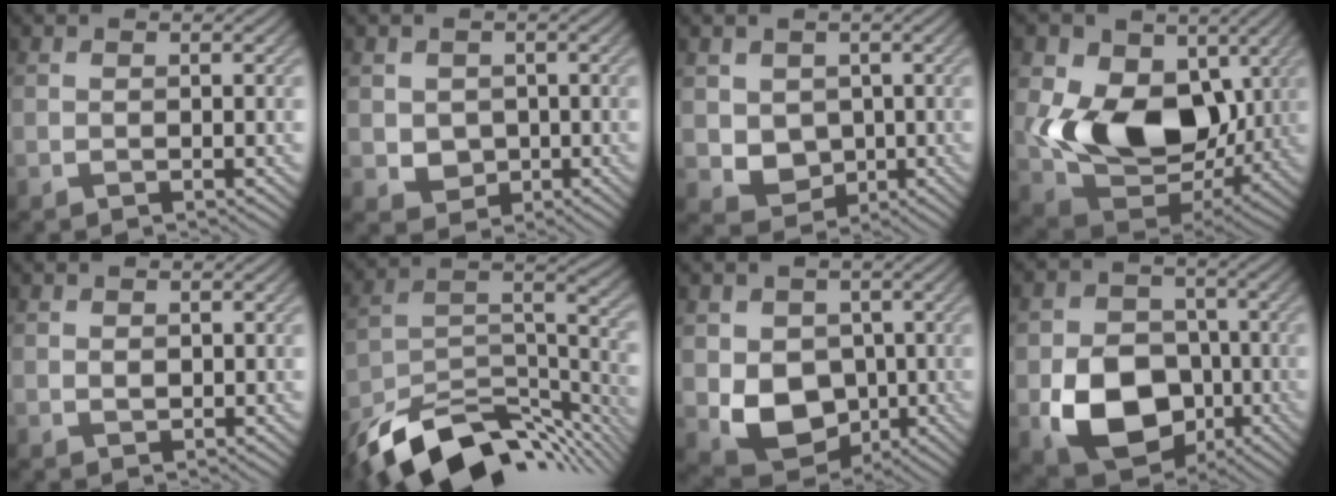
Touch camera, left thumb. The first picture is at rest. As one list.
[{"total": 3.0, "force": [0.1, 2.8, 1.1], "torque": [-0.032, -0.010, -0.001]}, {"total": 4.3, "force": [0.3, 3.8, 2.0], "torque": [-0.055, -0.013, 0.005]}, {"total": 13.1, "force": [1.5, 9.5, 8.9], "torque": [-0.159, -0.010, 0.027]}, {"total": 0.7, "force": [0.4, 0.5, 0.3], "torque": [-0.008, -0.003, 0.009]}, {"total": 15.6, "force": [-11.6, 6.6, 8.1], "torque": [-0.170, -0.022, -0.186]}, {"total": 7.7, "force": [-1.1, 6.2, 4.4], "torque": [-0.100, -0.020, -0.022]}, {"total": 11.4, "force": [-3.8, 8.5, 6.7], "torque": [-0.139, -0.026, -0.073]}]